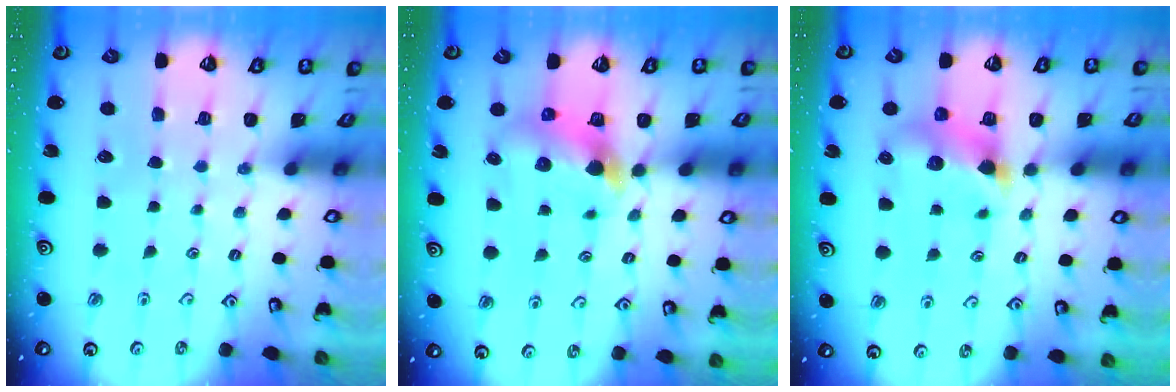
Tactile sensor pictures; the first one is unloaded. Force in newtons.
{"total": 5.9, "press": 5.9, "slide": 0.5}
{"total": 7.2, "press": 7.2, "slide": 0.4}